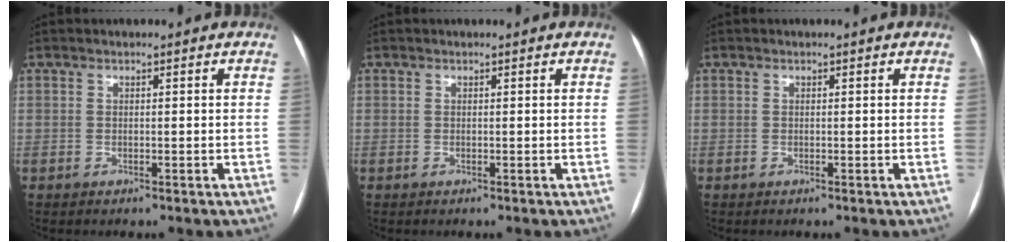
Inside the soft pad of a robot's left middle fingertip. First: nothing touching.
{"total": 0.0}
{"total": 0.0}